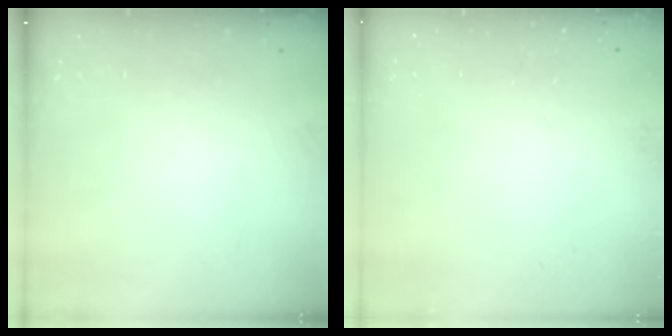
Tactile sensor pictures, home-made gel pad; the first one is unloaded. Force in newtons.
{"total": 2.0, "press": 2.0, "slide": 0.1}